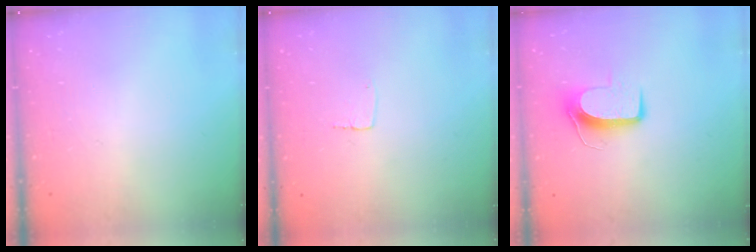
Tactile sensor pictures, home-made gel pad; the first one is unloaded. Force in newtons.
{"total": 2.7, "press": 2.7, "slide": 0.1}
{"total": 9.4, "press": 9.4, "slide": 0.3}